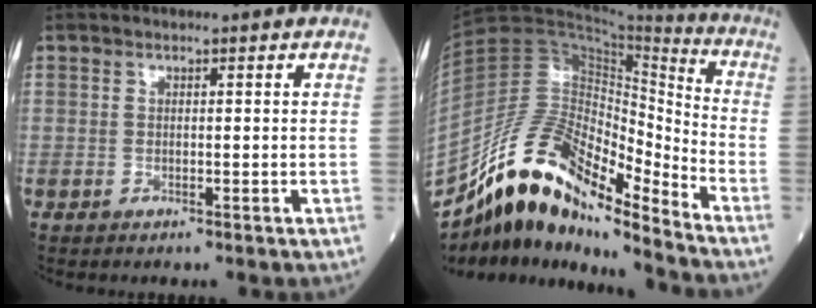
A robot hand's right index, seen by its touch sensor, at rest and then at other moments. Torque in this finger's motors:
{"motor_torque": [0.99, -1.15, 0.06, -0.09]}